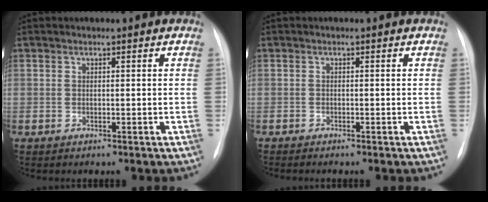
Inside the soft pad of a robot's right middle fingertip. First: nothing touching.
{"total": 1.2, "force": [-1.0, 0.0, 0.6], "torque": [-0.007, -0.003, -0.014]}